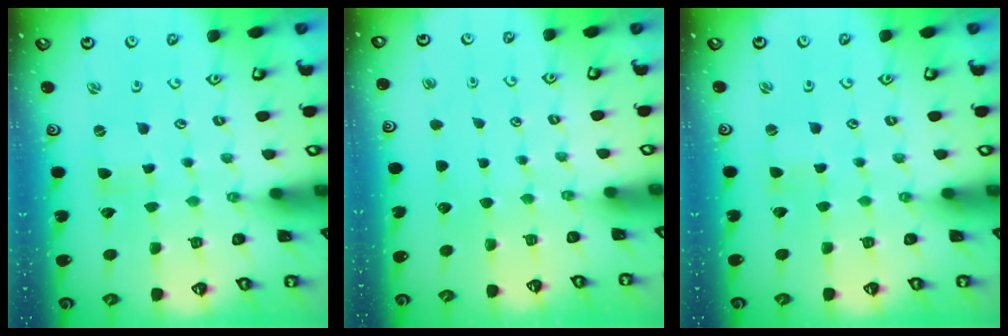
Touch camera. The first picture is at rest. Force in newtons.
{"total": 0.0}
{"total": 0.9, "press": 0.9, "slide": 0.2}